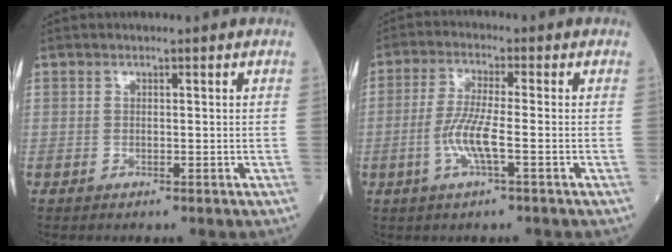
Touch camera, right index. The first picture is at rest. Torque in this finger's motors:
{"motor_torque": [0.21, -0.20, 0.13, 0.06]}